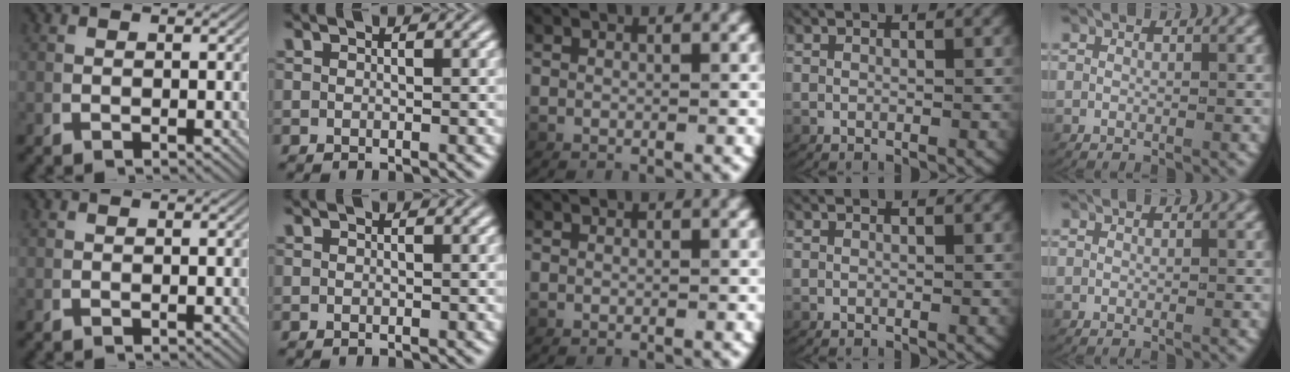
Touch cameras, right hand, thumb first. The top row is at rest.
{}